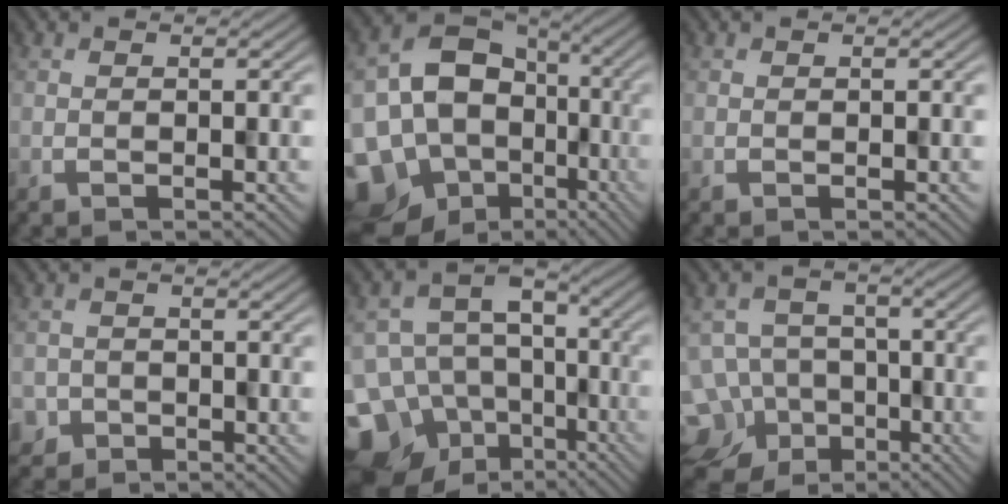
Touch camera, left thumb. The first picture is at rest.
{"total": 18.3, "force": [-7.1, 14.6, 8.5], "torque": [-0.198, -0.032, -0.088]}
{"total": 0.0}
{"total": 2.7, "force": [-1.6, 2.1, -0.3], "torque": [0.007, 0.004, -0.027]}
{"total": 17.2, "force": [-9.1, 12.6, 7.3], "torque": [-0.183, -0.032, -0.113]}
{"total": 15.5, "force": [-9.6, 11.4, 4.3], "torque": [-0.119, -0.050, -0.138]}